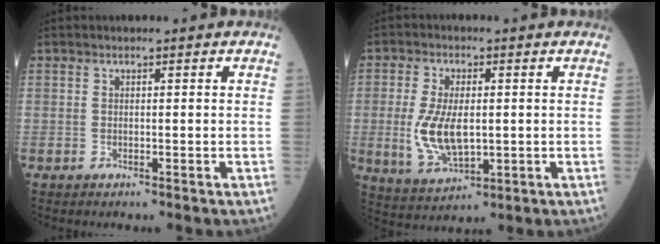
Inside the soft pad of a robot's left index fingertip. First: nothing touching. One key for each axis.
{"total": 8.7, "fx": -0.5, "fy": 4.1, "fz": 7.7, "tx": -0.166, "ty": -0.007, "tz": -0.002}